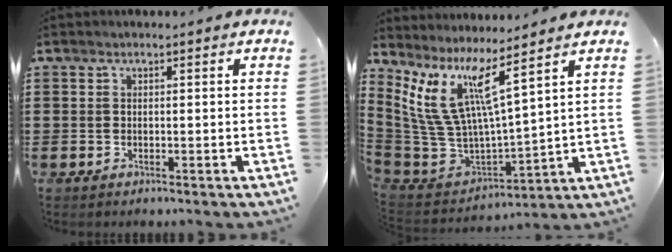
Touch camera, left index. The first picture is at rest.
{"total": 9.6, "force": [5.6, 2.3, 7.4], "torque": [-0.202, -0.073, 0.087]}